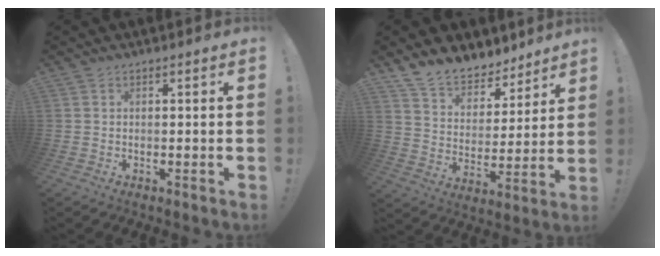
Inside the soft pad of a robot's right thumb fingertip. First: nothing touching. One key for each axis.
{"total": 11.7, "fx": 10.1, "fy": 5.2, "fz": 3.0, "tx": -0.063, "ty": -0.081, "tz": 0.190}